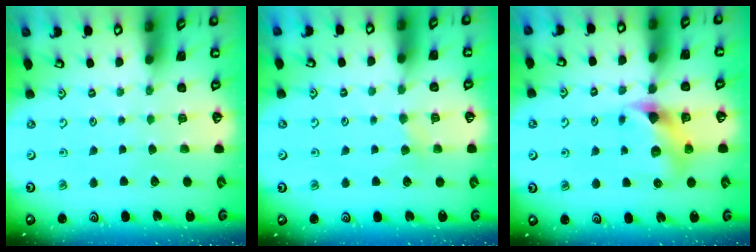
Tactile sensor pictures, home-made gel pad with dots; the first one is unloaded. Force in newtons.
{"total": 3.0, "press": 2.9, "slide": 0.5}
{"total": 7.2, "press": 7.1, "slide": 0.9}